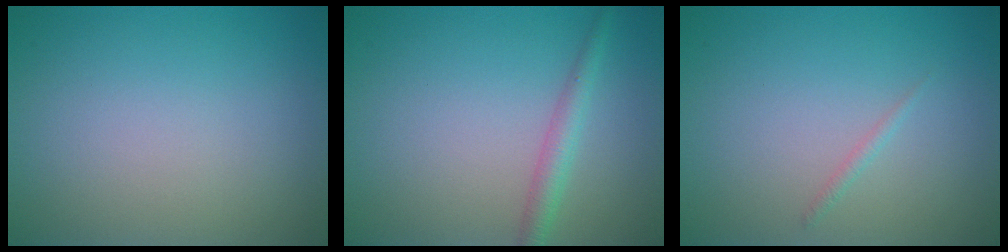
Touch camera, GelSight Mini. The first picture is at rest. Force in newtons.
{"total": 2.0, "press": 2.0, "slide": 0.0}
{"total": 0.6, "press": 0.6, "slide": 0.0}